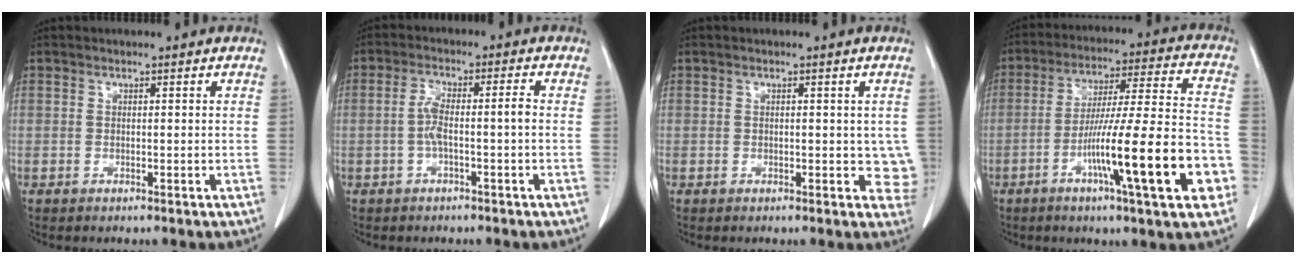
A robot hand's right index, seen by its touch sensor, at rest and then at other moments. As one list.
[{"total": 4.6, "force": [-0.9, 0.5, 4.5], "torque": [-0.093, 0.018, -0.015]}, {"total": 3.2, "force": [0.1, 1.9, 2.5], "torque": [-0.008, -0.001, -0.001]}, {"total": 18.9, "force": [-6.9, 0.7, 17.6], "torque": [-0.262, -0.003, -0.108]}]